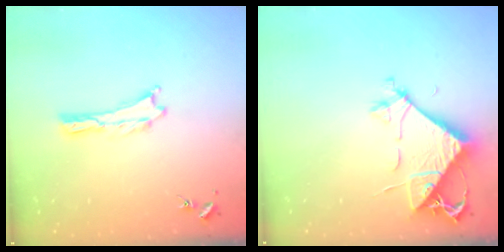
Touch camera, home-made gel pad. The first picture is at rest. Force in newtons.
{"total": 7.6, "press": 7.5, "slide": 1.2}